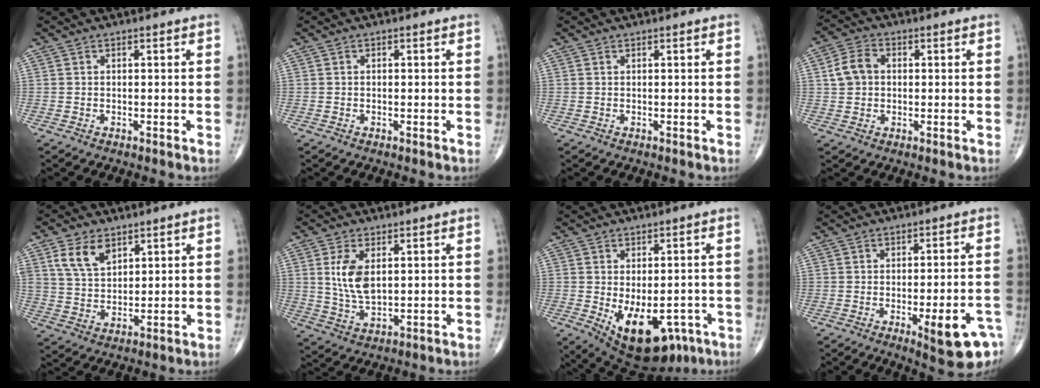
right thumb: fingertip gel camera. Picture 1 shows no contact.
{"total": 0.0}
{"total": 0.0}
{"total": 5.7, "force": [0.6, 4.5, 3.5], "torque": [-0.062, 0.013, 0.007]}
{"total": 7.9, "force": [4.2, 4.8, 4.6], "torque": [-0.072, -0.017, 0.086]}
{"total": 7.6, "force": [1.9, 4.0, 6.2], "torque": [-0.117, -0.013, 0.046]}
{"total": 15.1, "force": [-5.5, 8.5, 11.3], "torque": [-0.155, -0.001, -0.058]}
{"total": 11.7, "force": [-5.2, 3.1, 10.1], "torque": [-0.113, 0.015, -0.058]}